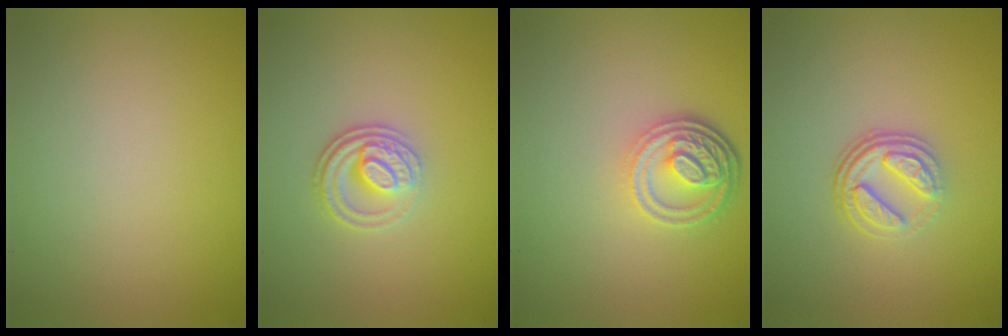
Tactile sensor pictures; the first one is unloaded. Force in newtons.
{"total": 2.8, "press": 2.5, "slide": 1.3}
{"total": 4.6, "press": 3.5, "slide": 3.0}
{"total": 3.8, "press": 2.7, "slide": 2.6}